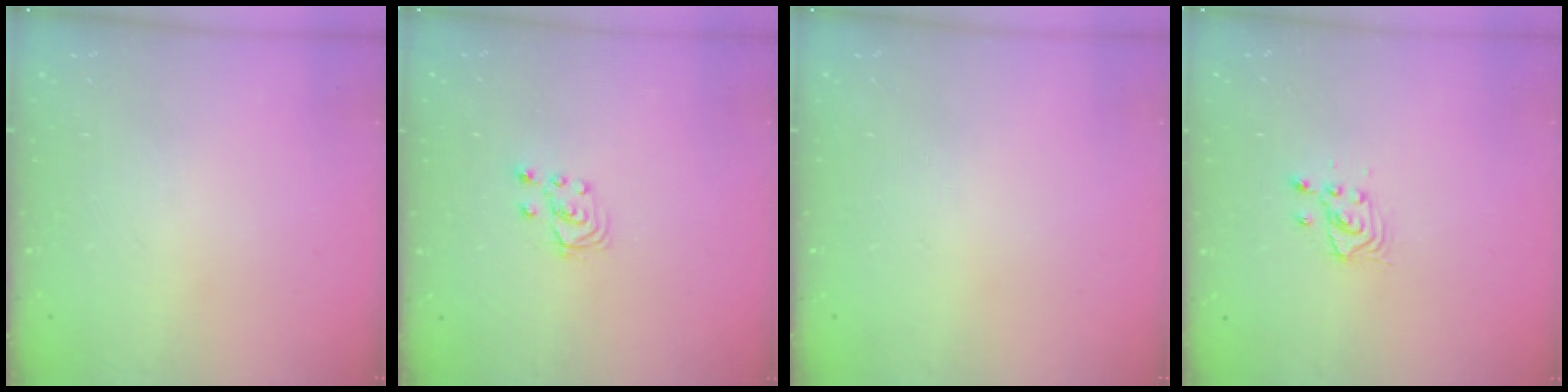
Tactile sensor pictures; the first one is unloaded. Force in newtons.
{"total": 2.8, "press": 2.7, "slide": 0.7}
{"total": 0.0}
{"total": 3.8, "press": 3.8, "slide": 0.4}